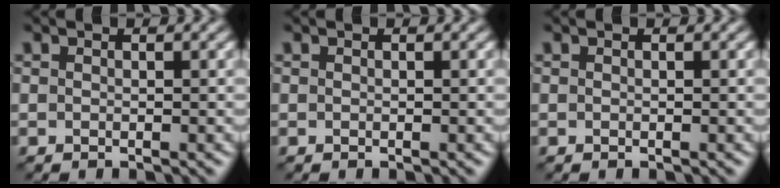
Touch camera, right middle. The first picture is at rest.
{"total": 0.0}
{"total": 0.0}